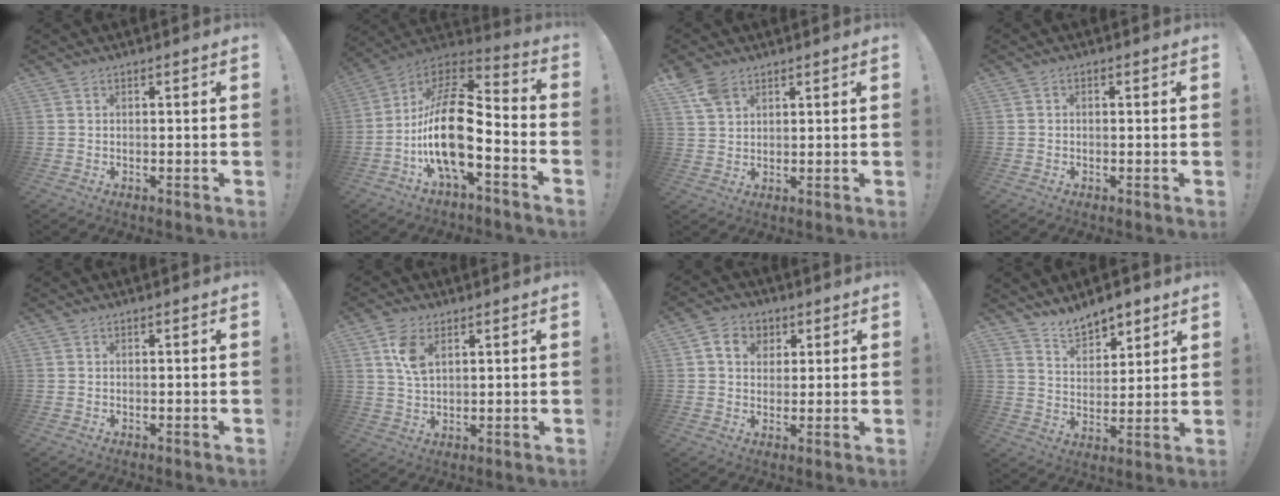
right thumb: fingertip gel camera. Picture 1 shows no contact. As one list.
[{"total": 20.6, "force": [-5.1, 8.4, 18.1], "torque": [-0.366, 0.027, -0.085]}, {"total": 6.2, "force": [3.7, 3.9, 3.1], "torque": [-0.060, -0.007, 0.073]}, {"total": 0.9, "force": [-0.5, 0.6, 0.5], "torque": [-0.012, 0.004, -0.009]}, {"total": 0.0}, {"total": 7.2, "force": [3.2, 4.0, 5.2], "torque": [-0.096, -0.008, 0.057]}, {"total": 7.9, "force": [2.6, 6.6, 3.4], "torque": [-0.050, 0.000, 0.050]}, {"total": 8.5, "force": [7.3, 3.8, 2.4], "torque": [-0.044, -0.049, 0.139]}]